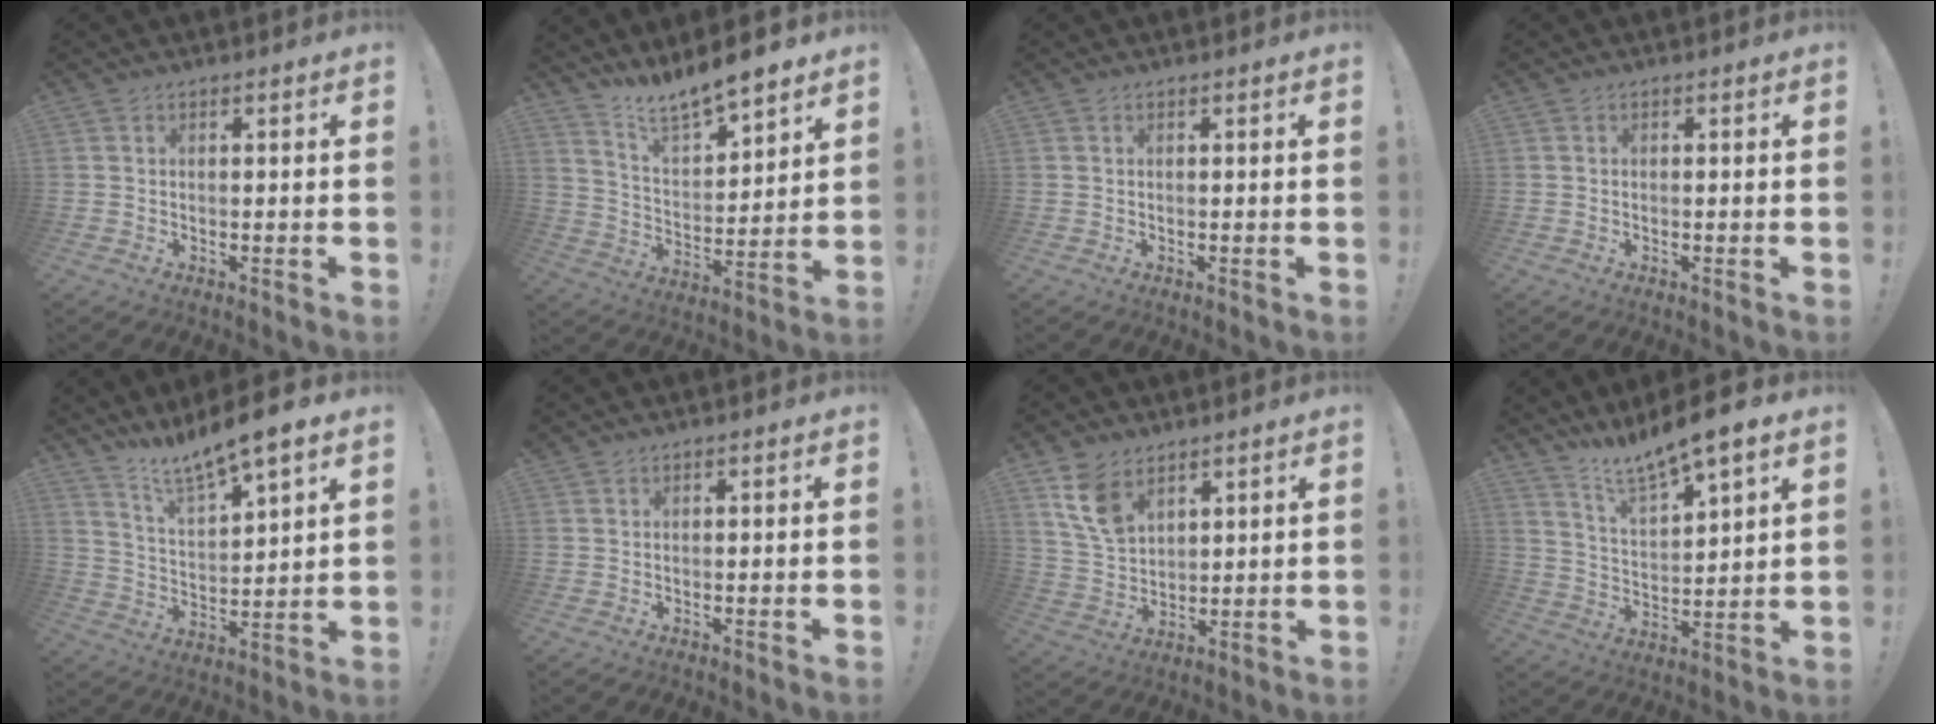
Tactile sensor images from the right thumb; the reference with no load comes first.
{"total": 10.7, "force": [10.2, 1.6, 2.6], "torque": [-0.061, -0.091, 0.187]}
{"total": 0.0}
{"total": 0.0}
{"total": 10.2, "force": [9.2, 0.7, 4.3], "torque": [-0.094, -0.073, 0.159]}
{"total": 0.5, "force": [0.5, 0.2, 0.1], "torque": [0.001, -0.002, 0.009]}
{"total": 10.4, "force": [6.4, 6.3, 5.2], "torque": [-0.094, -0.025, 0.127]}
{"total": 10.3, "force": [9.3, 1.0, 4.4], "torque": [-0.096, -0.071, 0.162]}